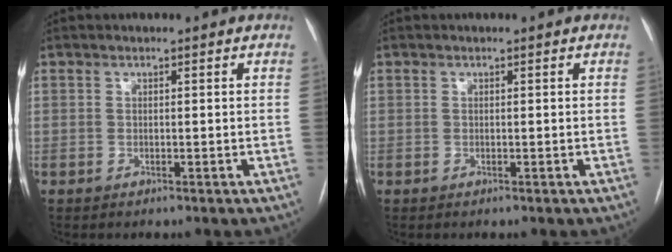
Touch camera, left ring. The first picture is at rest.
{"total": 0.0}